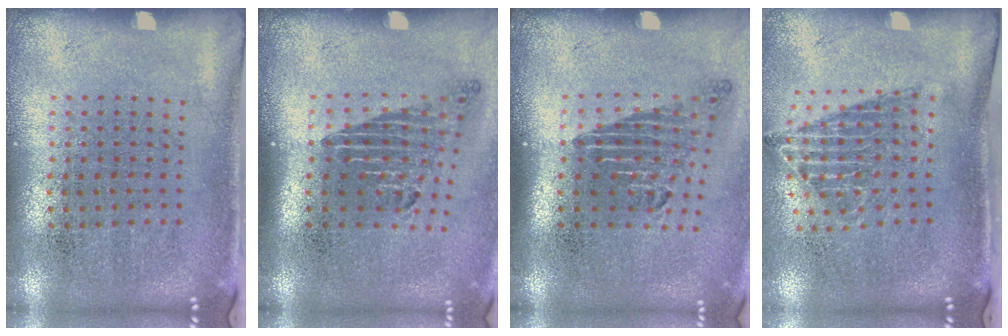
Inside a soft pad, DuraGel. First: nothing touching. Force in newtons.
{"total": 1.8, "press": 1.2, "slide": 1.3}
{"total": 1.7, "press": 1.2, "slide": 1.2}
{"total": 1.5, "press": 1.1, "slide": 0.9}